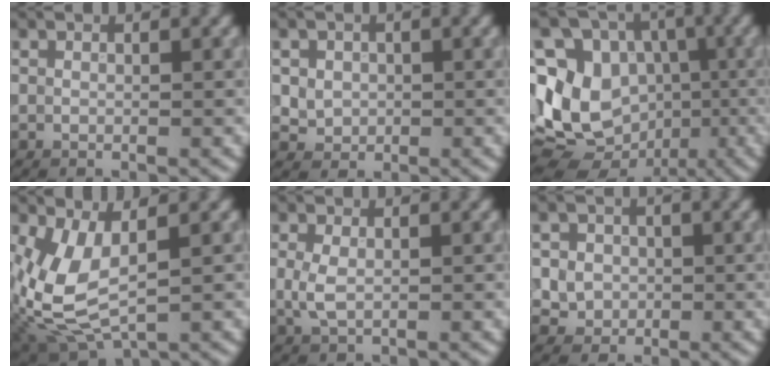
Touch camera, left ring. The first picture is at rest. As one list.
[{"total": 2.7, "force": [0.4, 2.4, 1.2], "torque": [-0.015, 0.003, 0.009]}, {"total": 12.5, "force": [-1.8, 10.6, 6.4], "torque": [-0.139, 0.000, -0.045]}, {"total": 7.4, "force": [0.2, 3.7, 6.5], "torque": [-0.161, -0.008, 0.008]}, {"total": 2.0, "force": [0.1, 1.2, 1.6], "torque": [-0.041, 0.000, 0.004]}, {"total": 4.6, "force": [0.3, 4.3, 1.6], "torque": [-0.017, 0.022, -0.004]}]